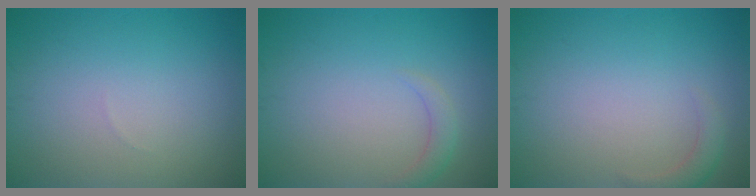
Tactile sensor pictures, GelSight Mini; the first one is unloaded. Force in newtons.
{"total": 1.4, "press": 1.4, "slide": 0.2}
{"total": 1.6, "press": 1.6, "slide": 0.3}